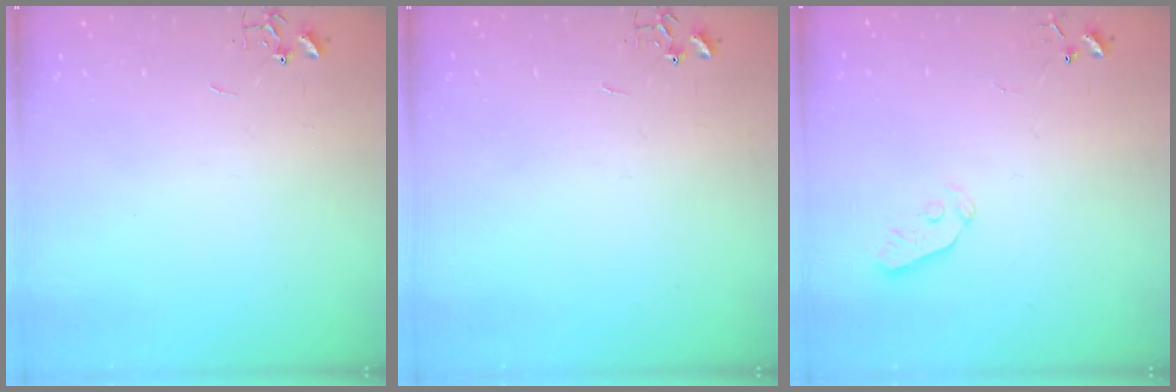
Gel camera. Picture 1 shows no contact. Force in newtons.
{"total": 0.0}
{"total": 3.6, "press": 3.5, "slide": 0.7}